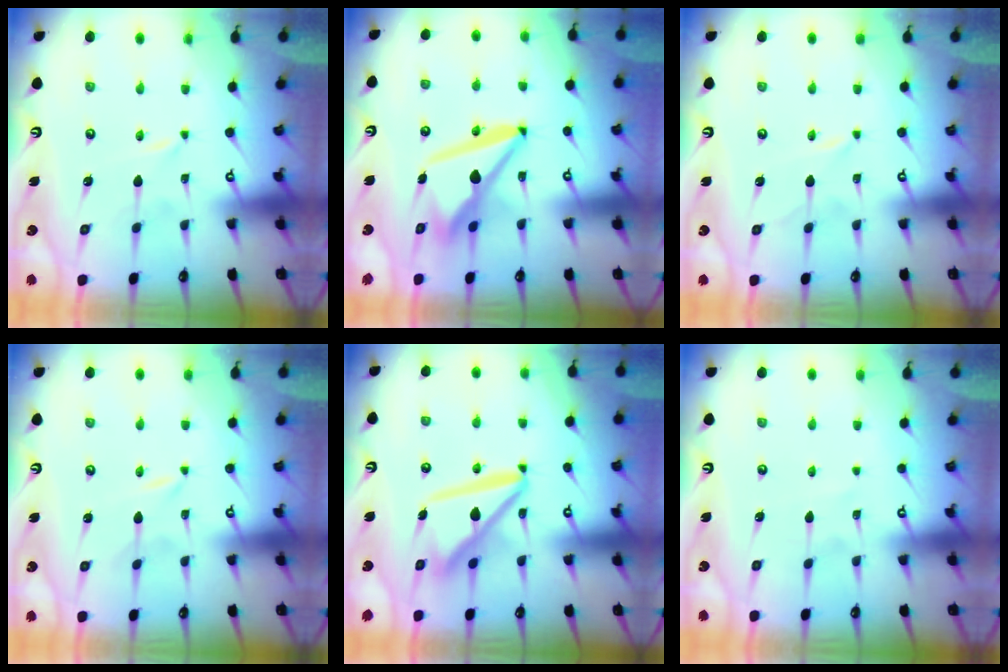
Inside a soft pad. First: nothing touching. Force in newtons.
{"total": 12.2, "press": 12.1, "slide": 1.5}
{"total": 1.7, "press": 1.7, "slide": 0.2}
{"total": 0.0}
{"total": 12.1, "press": 12.0, "slide": 1.5}
{"total": 2.6, "press": 2.6, "slide": 0.3}